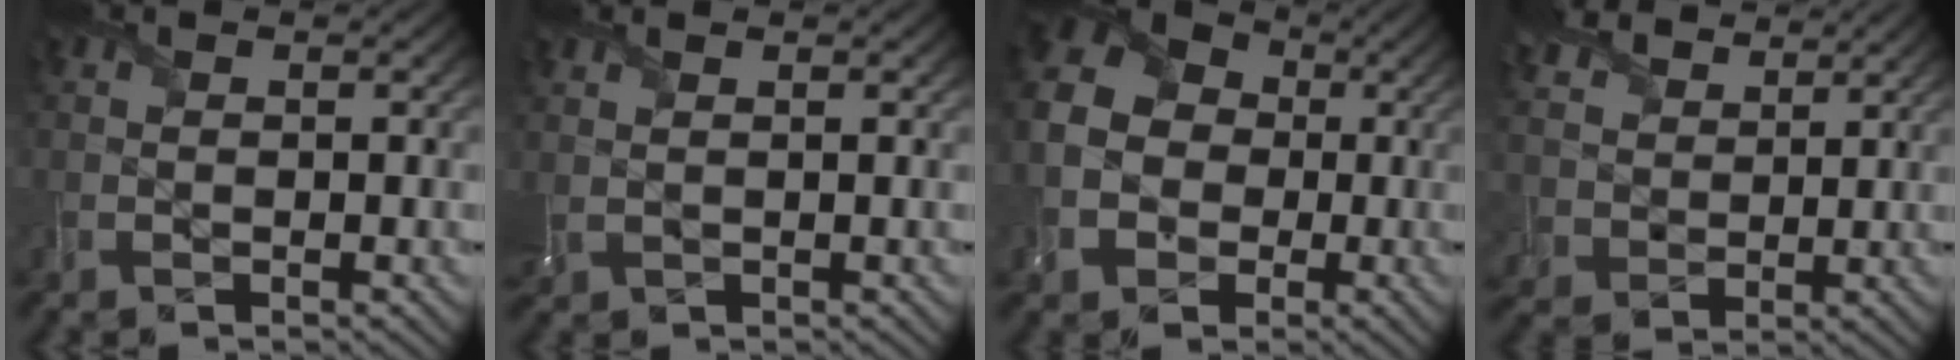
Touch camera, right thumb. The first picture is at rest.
{"total": 1.7, "force": [0.9, 0.6, 1.2], "torque": [-0.039, 0.005, 0.021]}
{"total": 13.9, "force": [-2.2, 12.3, 6.2], "torque": [-0.183, -0.018, -0.062]}
{"total": 6.8, "force": [4.6, 4.3, 2.5], "torque": [-0.079, 0.012, 0.082]}